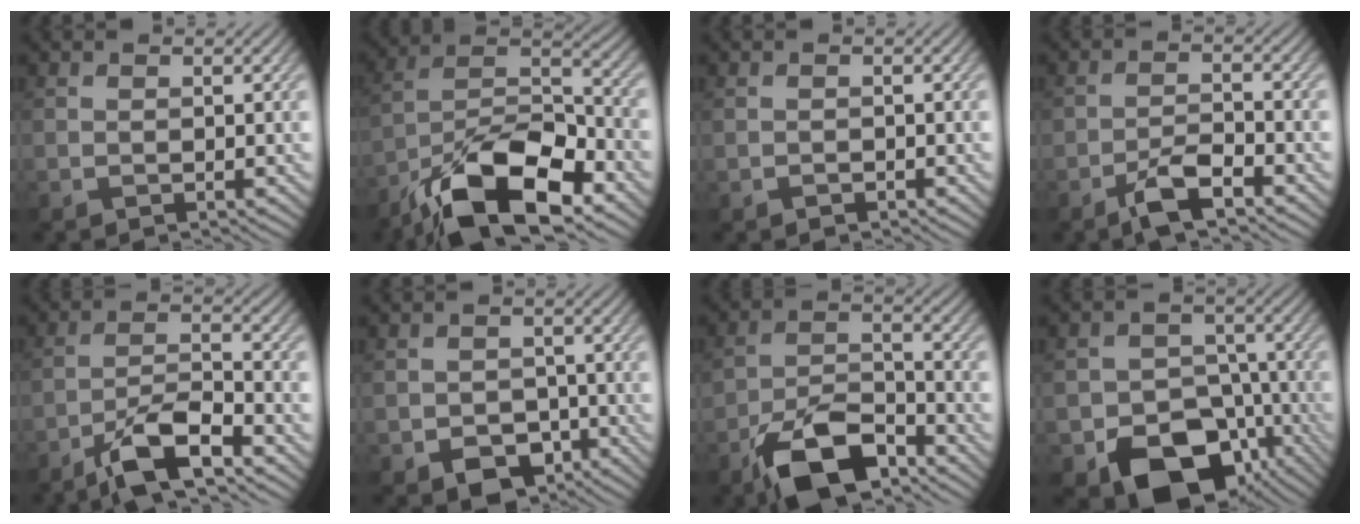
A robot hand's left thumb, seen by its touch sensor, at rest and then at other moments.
{"total": 15.3, "force": [-10.0, 5.7, 10.0], "torque": [-0.185, -0.006, -0.196]}
{"total": 0.6, "force": [-0.4, 0.4, 0.2], "torque": [-0.003, -0.003, -0.006]}
{"total": 4.5, "force": [-3.1, 1.3, 3.1], "torque": [-0.060, 0.004, -0.064]}
{"total": 7.9, "force": [-5.3, 2.0, 5.6], "torque": [-0.105, 0.005, -0.103]}
{"total": 5.6, "force": [-2.8, 4.1, 2.5], "torque": [-0.048, -0.019, -0.040]}
{"total": 10.7, "force": [-6.9, 4.9, 6.6], "torque": [-0.120, -0.006, -0.135]}
{"total": 14.1, "force": [-7.7, 9.6, 6.9], "torque": [-0.102, -0.037, -0.121]}